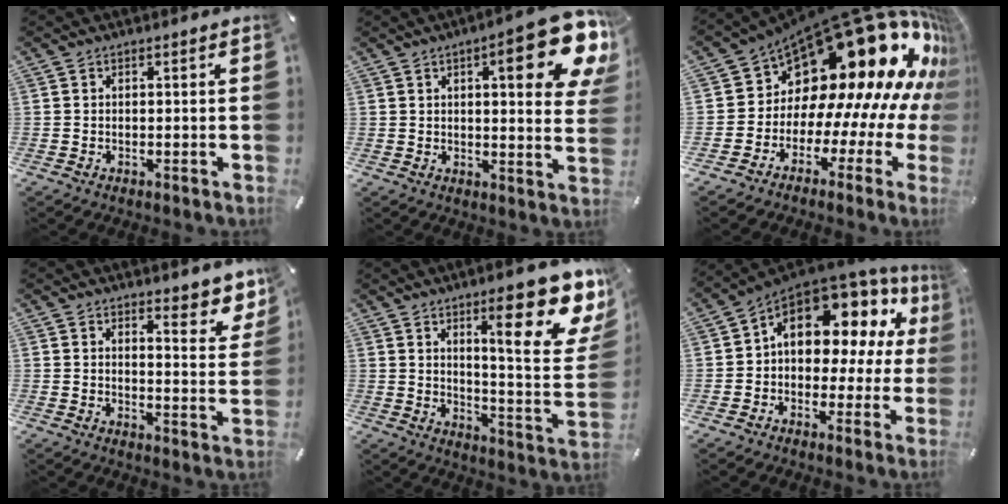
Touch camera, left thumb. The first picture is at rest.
{"total": 16.5, "force": [8.0, 4.7, 13.6], "torque": [-0.175, -0.047, 0.120]}
{"total": 25.1, "force": [12.7, 12.7, 17.5], "torque": [-0.271, -0.148, 0.244]}
{"total": 7.0, "force": [5.8, 2.7, 2.7], "torque": [-0.019, -0.055, 0.099]}
{"total": 20.9, "force": [12.0, 5.5, 16.2], "torque": [-0.216, -0.087, 0.182]}
{"total": 13.2, "force": [6.1, 8.2, 8.3], "torque": [-0.118, -0.053, 0.100]}